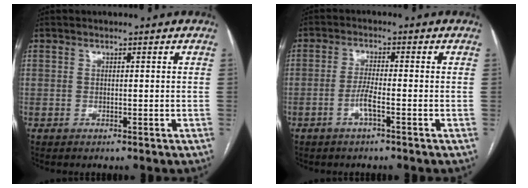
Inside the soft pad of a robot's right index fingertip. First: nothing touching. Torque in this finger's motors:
{"motor_torque": [0.48, -0.08, 0.07, 0.01]}